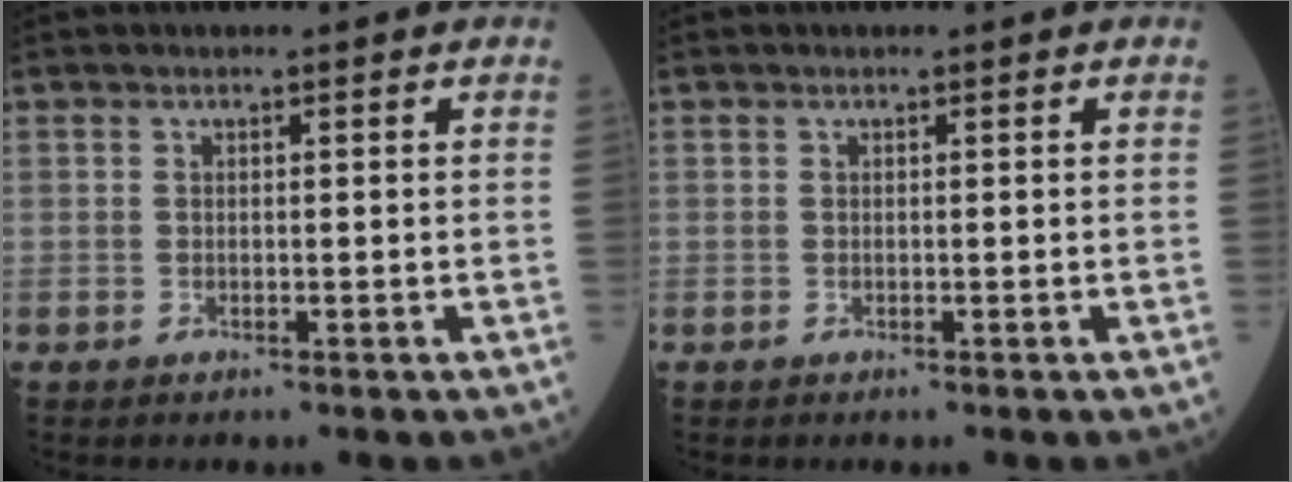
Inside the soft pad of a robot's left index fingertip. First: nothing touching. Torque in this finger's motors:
{"motor_torque": [-0.02, 0.02, 0.00, 0.00]}